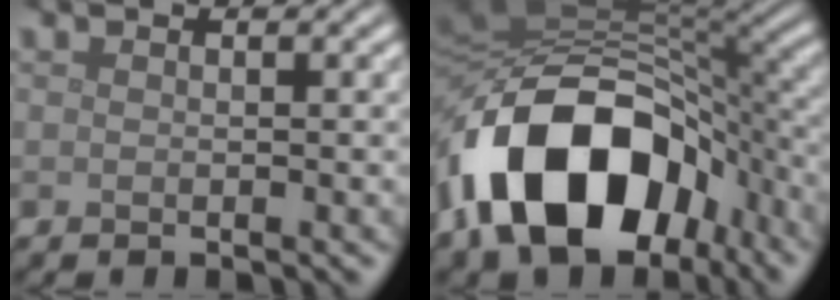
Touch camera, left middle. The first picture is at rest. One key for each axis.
{"total": 15.3, "fx": -6.5, "fy": 9.6, "fz": 9.9, "tx": -0.171, "ty": 0.005, "tz": -0.117}